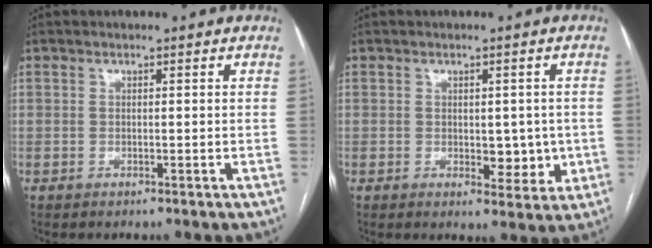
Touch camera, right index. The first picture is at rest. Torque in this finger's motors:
{"motor_torque": [0.23, 0.25, 0.11, 0.05]}